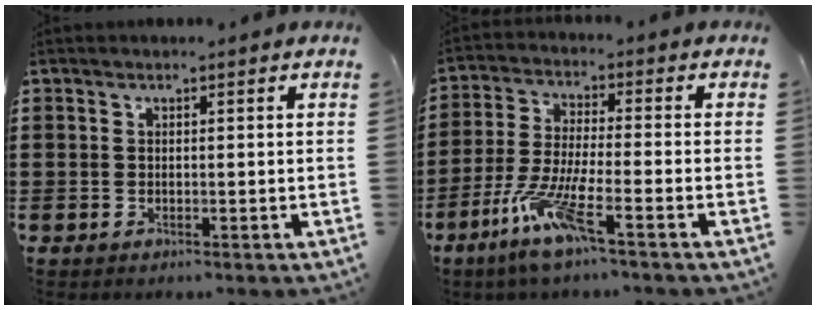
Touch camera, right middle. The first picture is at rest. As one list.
[{"total": 8.4, "force": [-5.1, 0.8, 6.7], "torque": [-0.146, -0.011, -0.098]}]